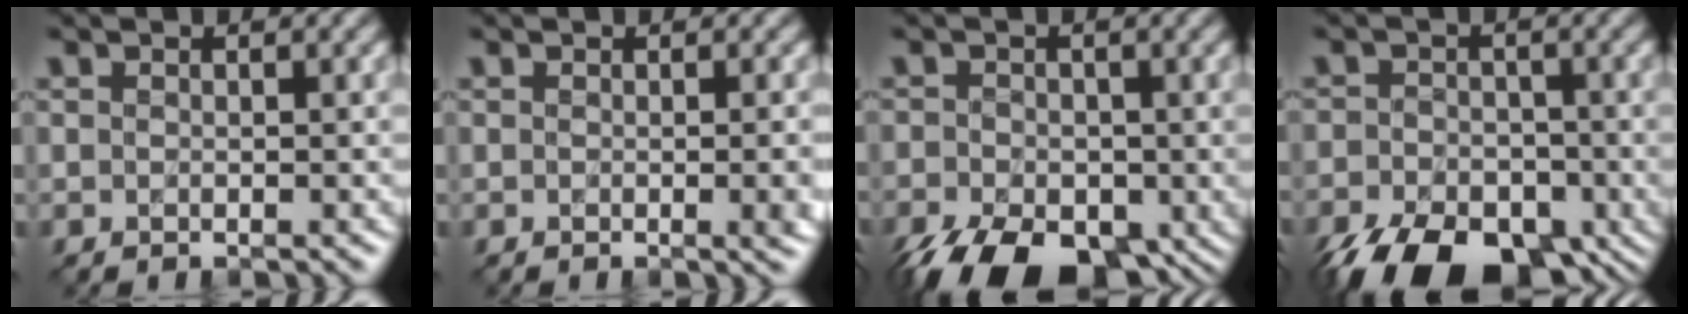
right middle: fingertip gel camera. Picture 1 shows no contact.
{"total": 3.4, "force": [-0.3, 1.4, 3.1], "torque": [-0.018, 0.000, -0.001]}
{"total": 10.1, "force": [-5.7, 5.6, 6.2], "torque": [-0.109, -0.040, -0.091]}
{"total": 11.7, "force": [-7.9, 6.3, 6.0], "torque": [-0.103, -0.046, -0.122]}